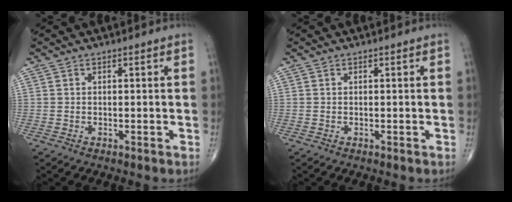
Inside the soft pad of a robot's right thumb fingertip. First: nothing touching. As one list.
[{"total": 0.0}]